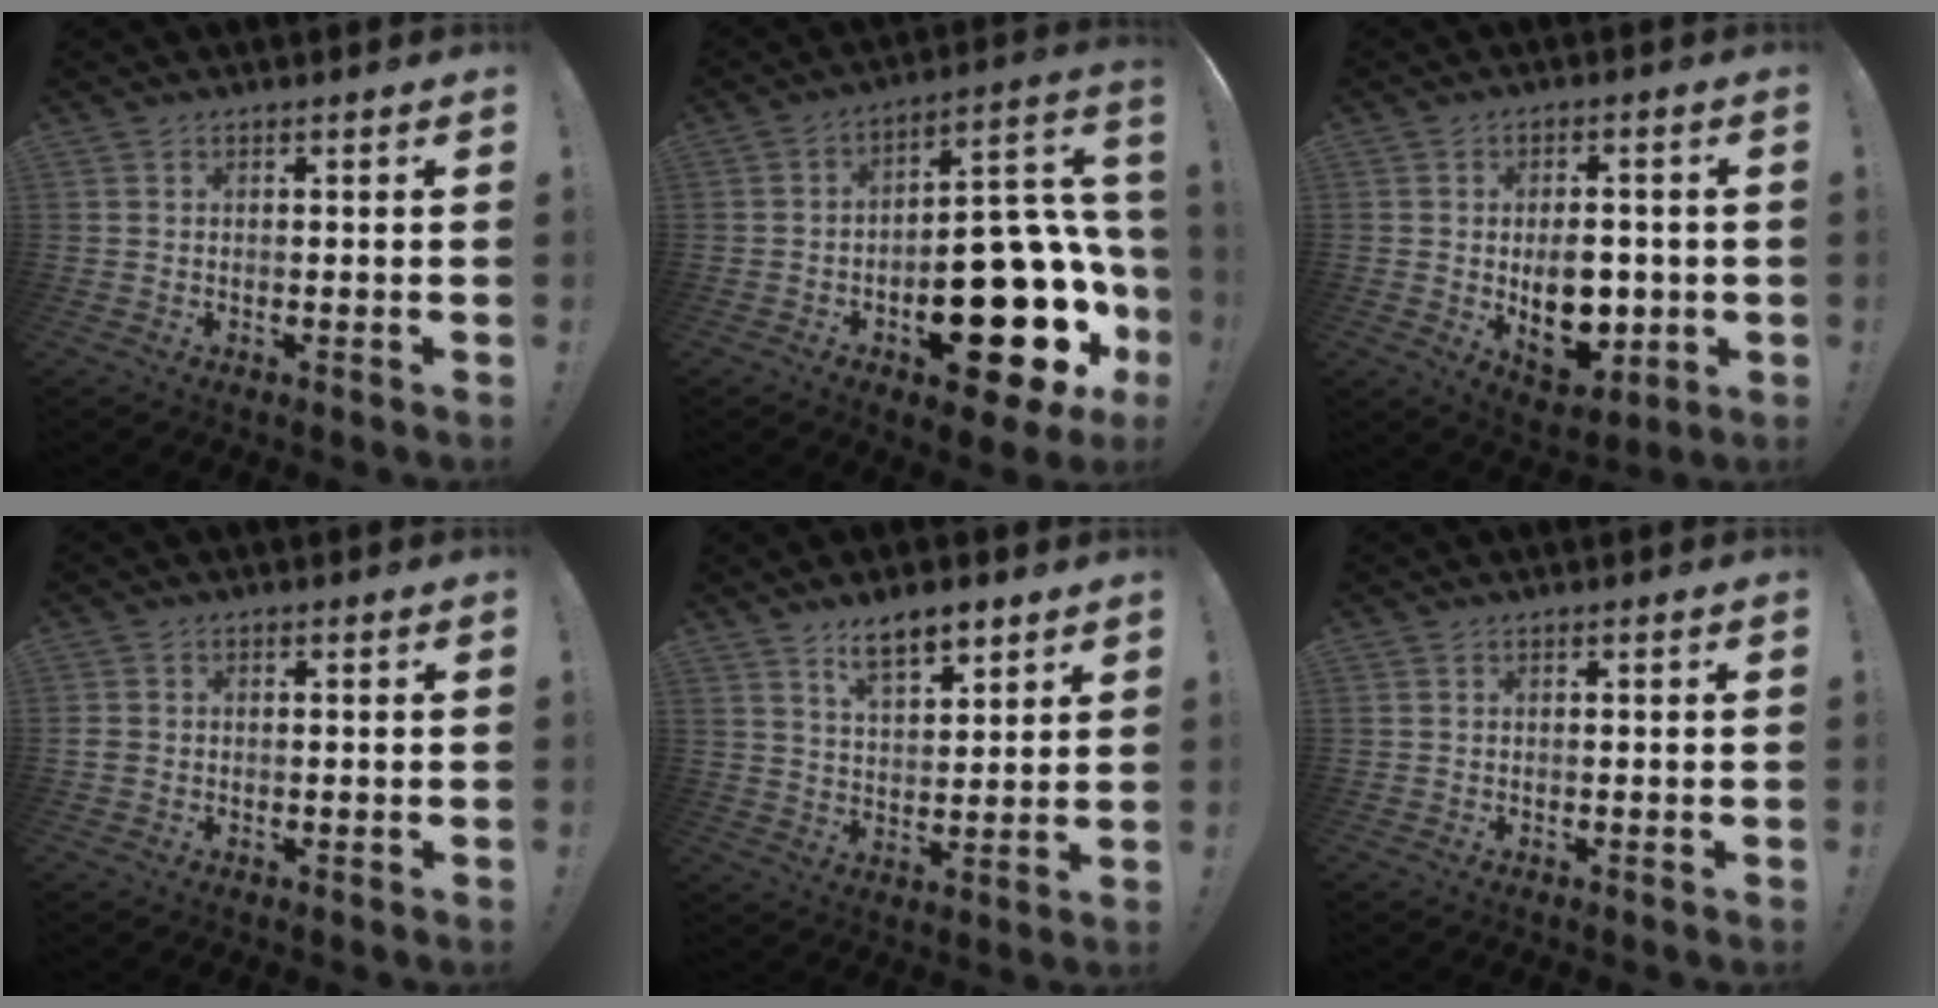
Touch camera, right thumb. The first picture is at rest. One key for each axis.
{"total": 27.0, "fx": -8.6, "fy": 13.4, "fz": 21.8, "tx": -0.269, "ty": 0.059, "tz": -0.114}
{"total": 11.9, "fx": -1.6, "fy": 8.3, "fz": 8.4, "tx": -0.108, "ty": 0.002, "tz": -0.018}
{"total": 1.9, "fx": -0.4, "fy": 1.7, "fz": 0.7, "tx": -0.014, "ty": 0.006, "tz": -0.006}
{"total": 9.0, "fx": 6.5, "fy": 3.6, "fz": 4.9, "tx": -0.075, "ty": -0.032, "tz": 0.118}
{"total": 0.0}